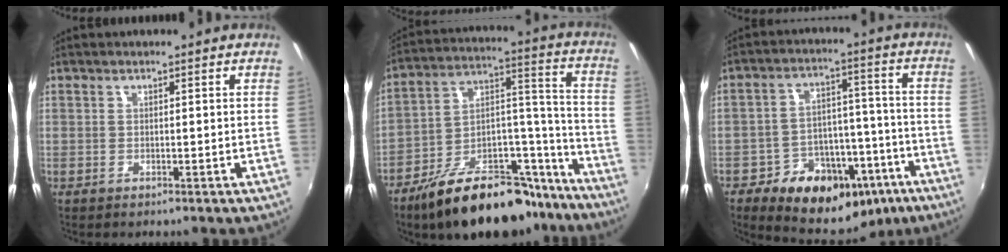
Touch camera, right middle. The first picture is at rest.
{"total": 24.3, "force": [-17.9, 10.4, 12.8], "torque": [-0.185, 0.053, -0.257]}
{"total": 19.5, "force": [-11.3, 12.5, 9.8], "torque": [-0.180, 0.029, -0.146]}